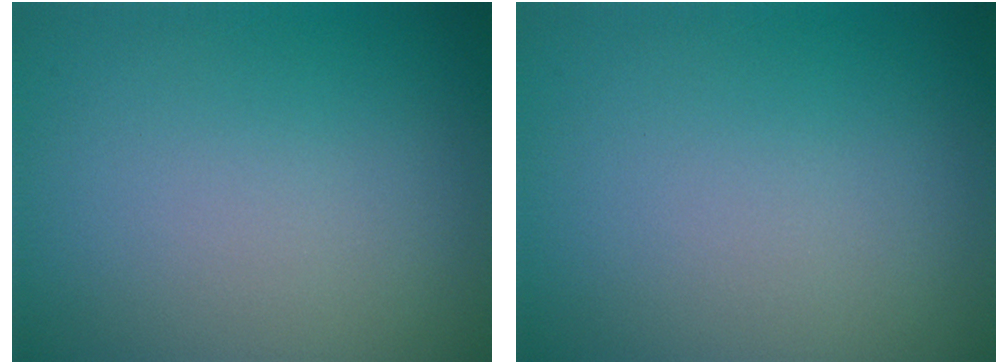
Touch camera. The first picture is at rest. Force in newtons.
{"total": 0.0}